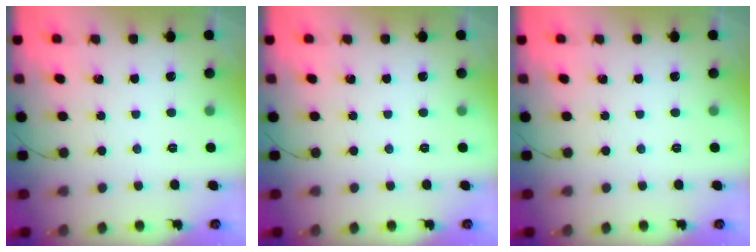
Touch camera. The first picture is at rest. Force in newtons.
{"total": 0.0}
{"total": 0.0}